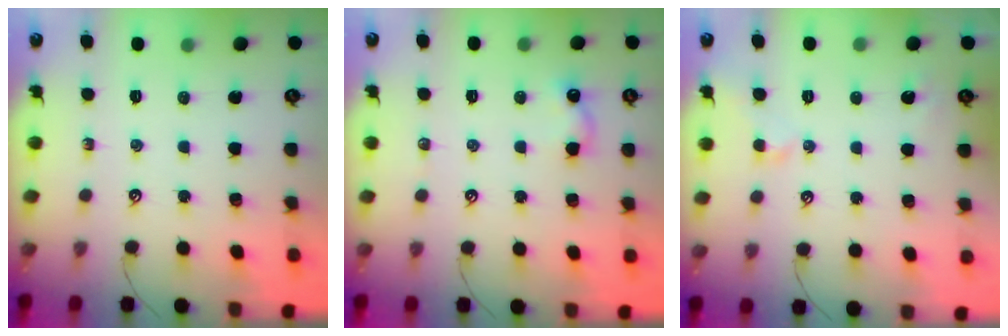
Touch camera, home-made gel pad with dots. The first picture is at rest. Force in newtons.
{"total": 6.2, "press": 6.2, "slide": 0.7}
{"total": 0.5, "press": 0.2, "slide": 0.5}